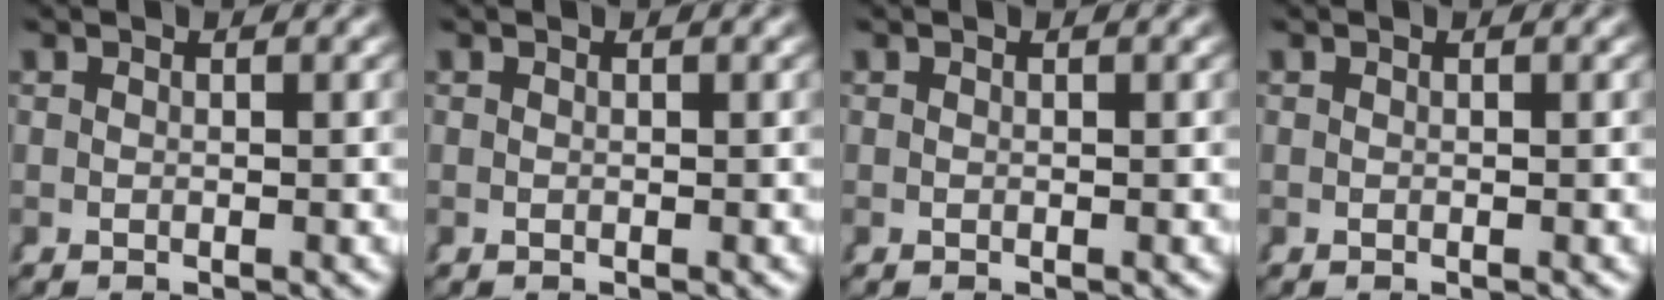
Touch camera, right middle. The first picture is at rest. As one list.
[{"total": 0.0}, {"total": 0.0}, {"total": 0.0}]